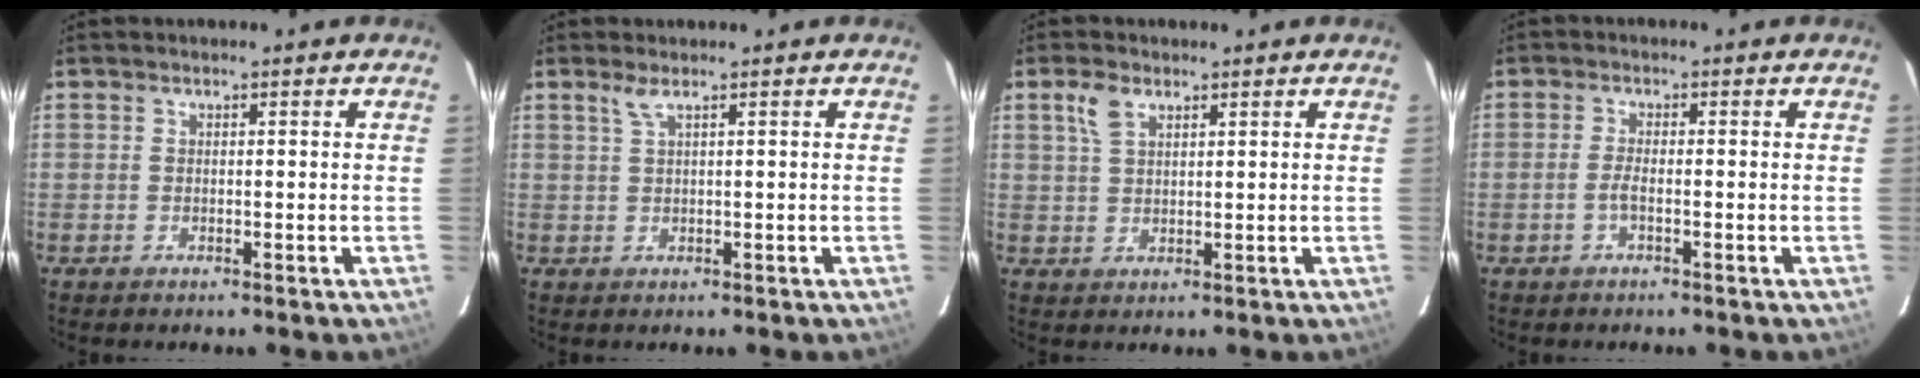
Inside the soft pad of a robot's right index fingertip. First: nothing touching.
{"total": 1.5, "force": [0.8, -0.3, 1.1], "torque": [-0.023, 0.002, 0.019]}
{"total": 3.9, "force": [2.2, 2.1, 2.4], "torque": [-0.050, 0.009, 0.045]}
{"total": 2.0, "force": [-0.8, 0.4, 1.7], "torque": [-0.040, 0.002, -0.019]}